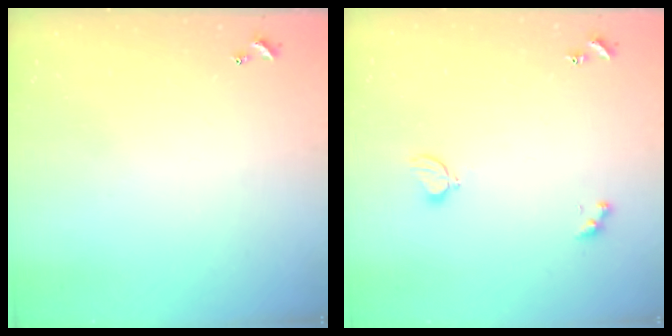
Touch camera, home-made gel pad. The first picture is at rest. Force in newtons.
{"total": 1.8, "press": 1.7, "slide": 0.5}